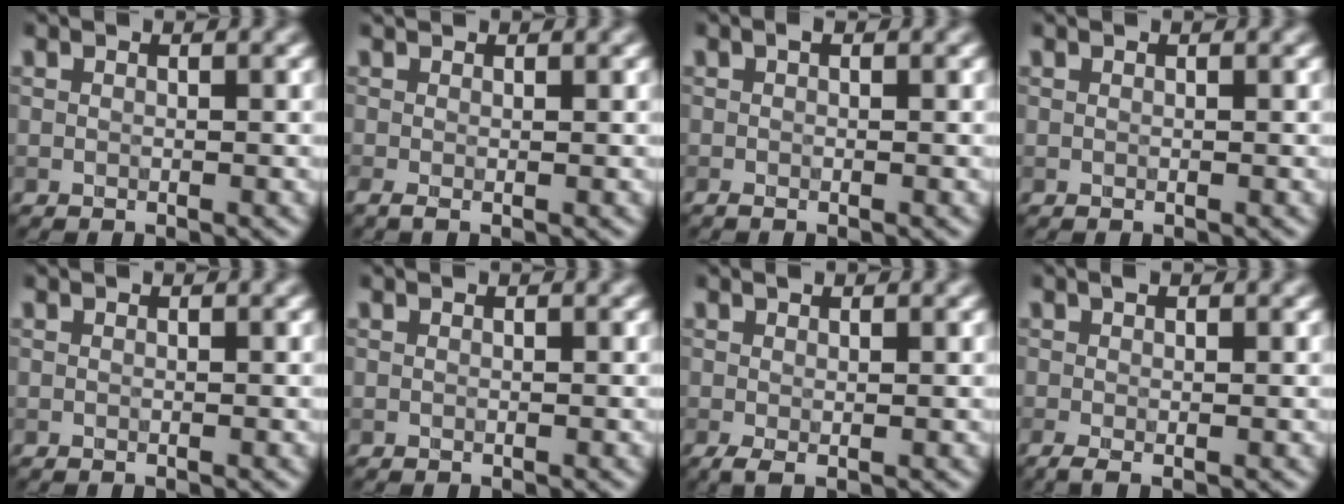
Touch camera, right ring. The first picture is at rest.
{"total": 1.0, "force": [0.0, 0.2, 0.9], "torque": [-0.021, 0.000, -0.003]}
{"total": 0.6, "force": [-0.1, 0.2, 0.6], "torque": [-0.012, 0.001, -0.003]}
{"total": 0.0}
{"total": 0.0}
{"total": 0.0}
{"total": 1.2, "force": [-0.1, 0.3, 1.2], "torque": [-0.027, -0.005, -0.002]}
{"total": 1.5, "force": [-0.2, 0.3, 1.5], "torque": [-0.028, -0.004, -0.004]}